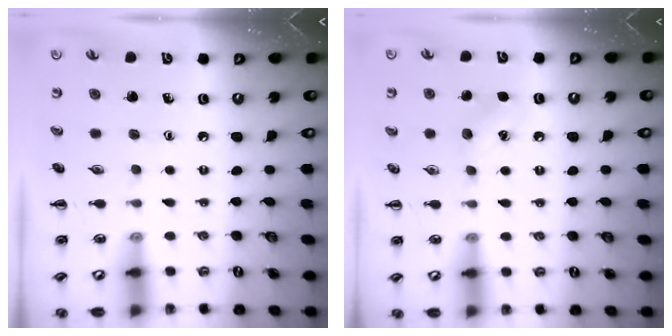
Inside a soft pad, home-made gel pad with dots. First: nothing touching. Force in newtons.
{"total": 4.8, "press": 4.5, "slide": 1.7}